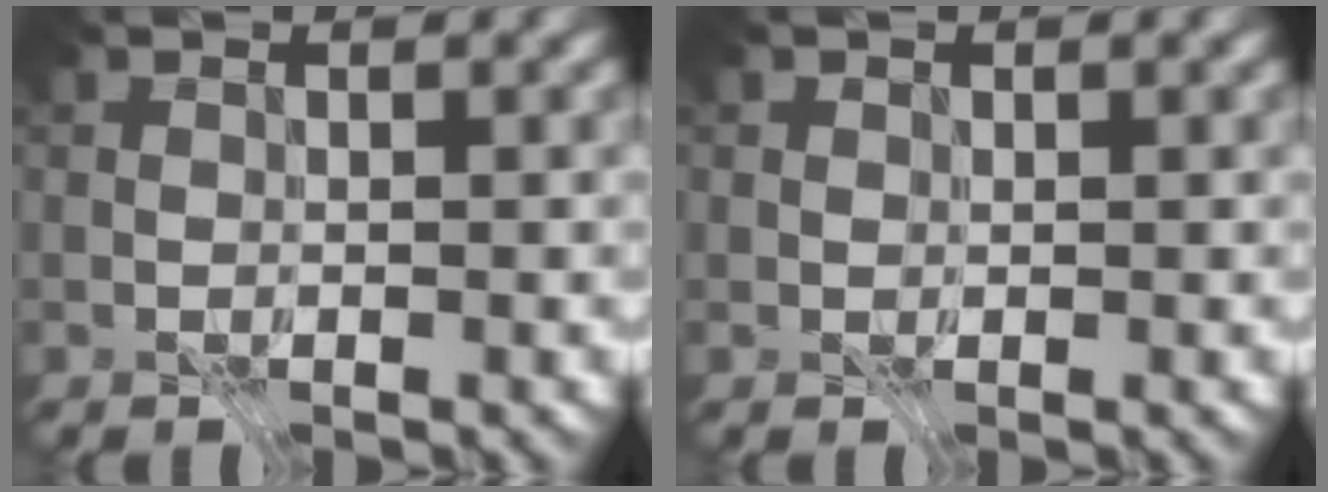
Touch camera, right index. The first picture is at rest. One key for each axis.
{"total": 0.6, "fx": 0.3, "fy": 0.5, "fz": 0.0, "tx": 0.000, "ty": -0.002, "tz": 0.010}